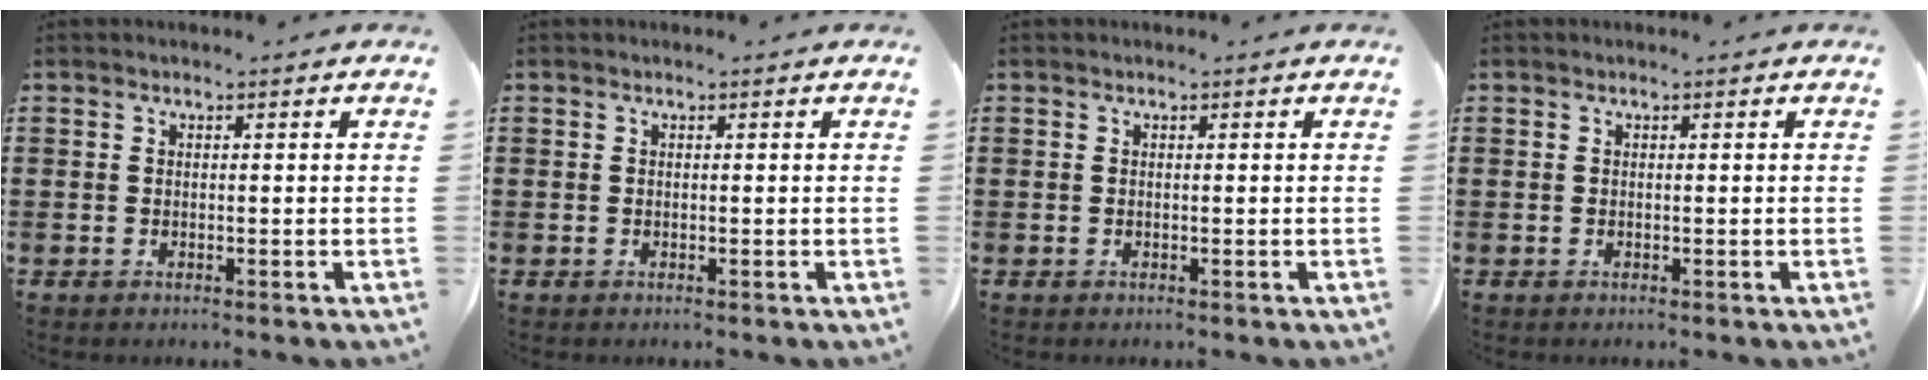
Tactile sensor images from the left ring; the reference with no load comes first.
{"total": 0.0}
{"total": 0.0}
{"total": 0.0}